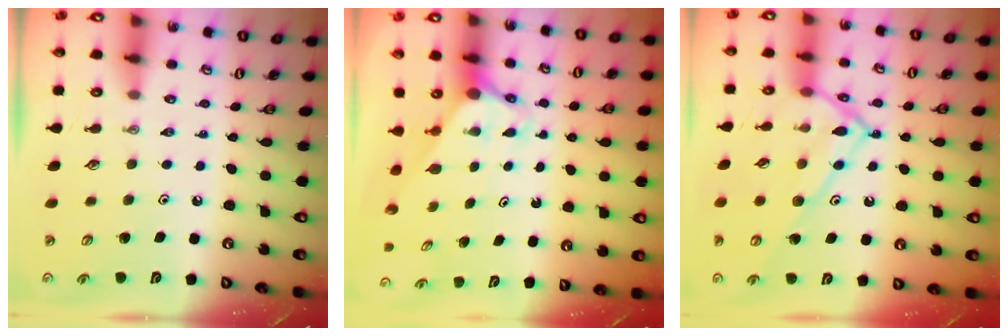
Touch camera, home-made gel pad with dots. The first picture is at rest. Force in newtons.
{"total": 2.9, "press": 2.9, "slide": 0.0}
{"total": 14.1, "press": 14.1, "slide": 0.7}